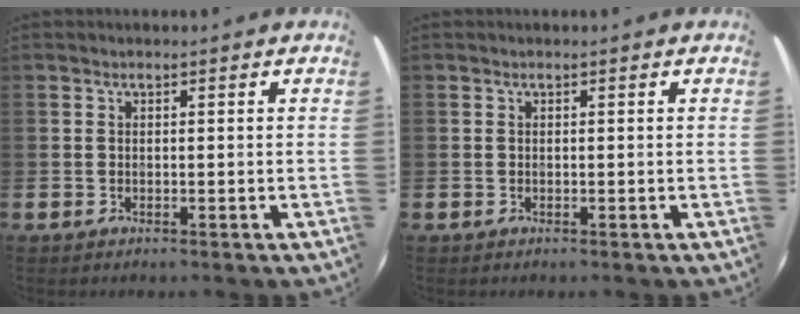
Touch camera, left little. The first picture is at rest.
{"total": 0.0}